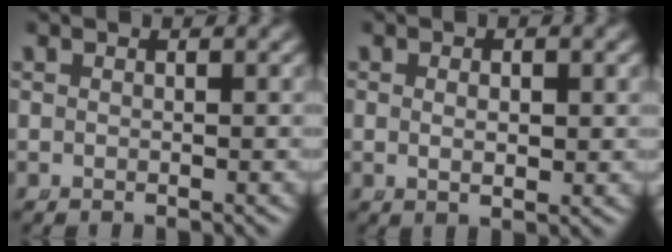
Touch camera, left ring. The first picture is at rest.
{"total": 1.4, "force": [0.1, 0.4, 1.3], "torque": [-0.026, -0.011, 0.008]}